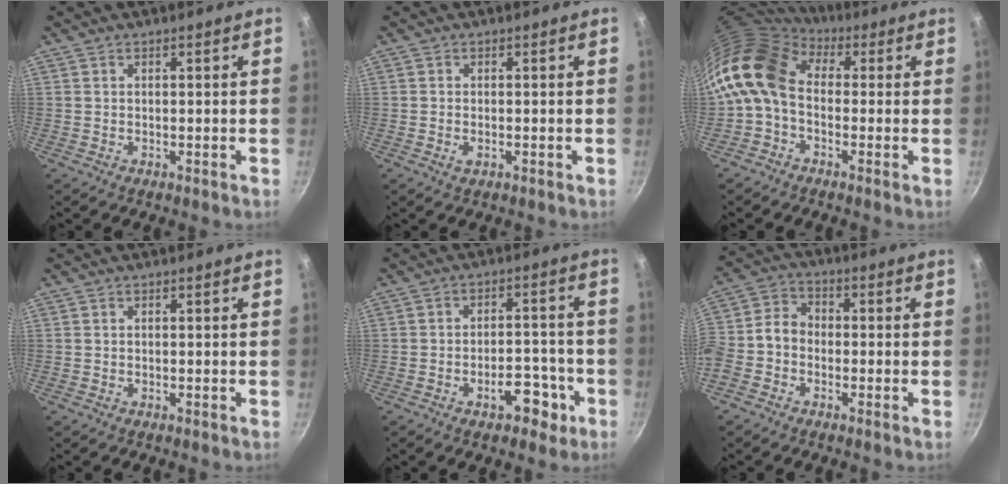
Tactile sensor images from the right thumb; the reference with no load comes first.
{"total": 1.4, "force": [-0.5, 0.7, 1.0], "torque": [-0.020, -0.001, -0.009]}
{"total": 13.1, "force": [0.3, 9.6, 9.0], "torque": [-0.166, 0.027, -0.018]}
{"total": 0.0}
{"total": 7.9, "force": [-3.8, 4.4, 5.4], "torque": [-0.044, 0.030, -0.050]}
{"total": 8.0, "force": [-2.5, 6.1, 4.6], "torque": [-0.089, 0.042, -0.065]}